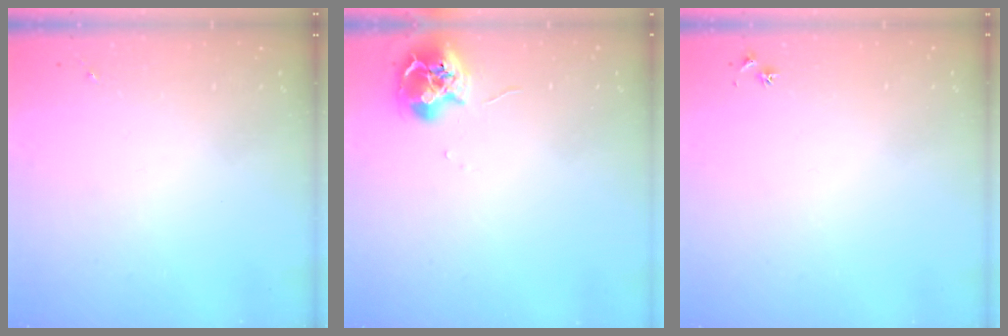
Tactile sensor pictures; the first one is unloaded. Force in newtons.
{"total": 9.6, "press": 9.5, "slide": 0.6}
{"total": 2.9, "press": 2.8, "slide": 0.3}